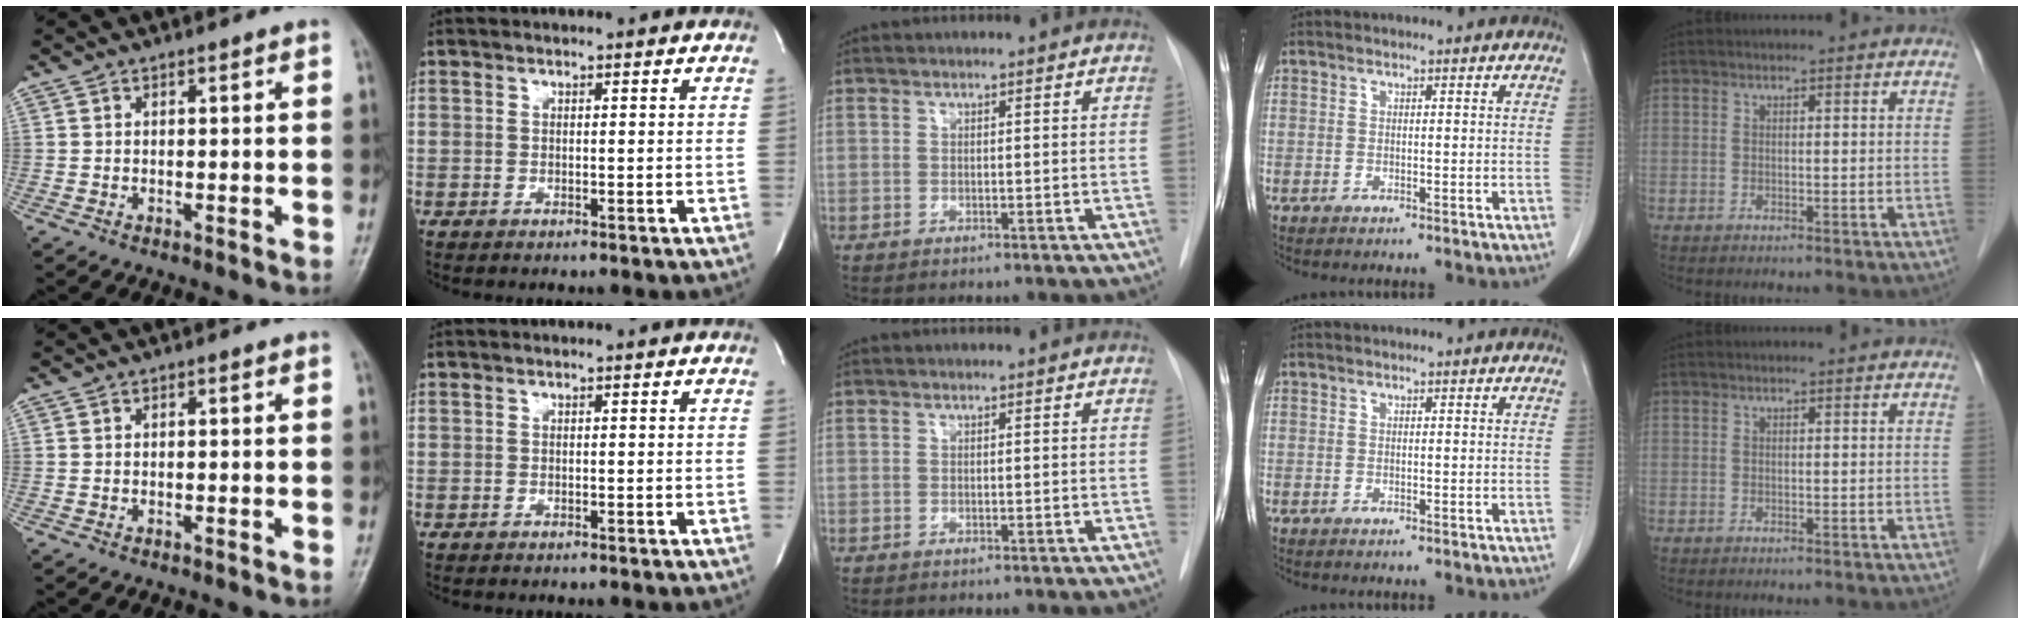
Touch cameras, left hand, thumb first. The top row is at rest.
{}